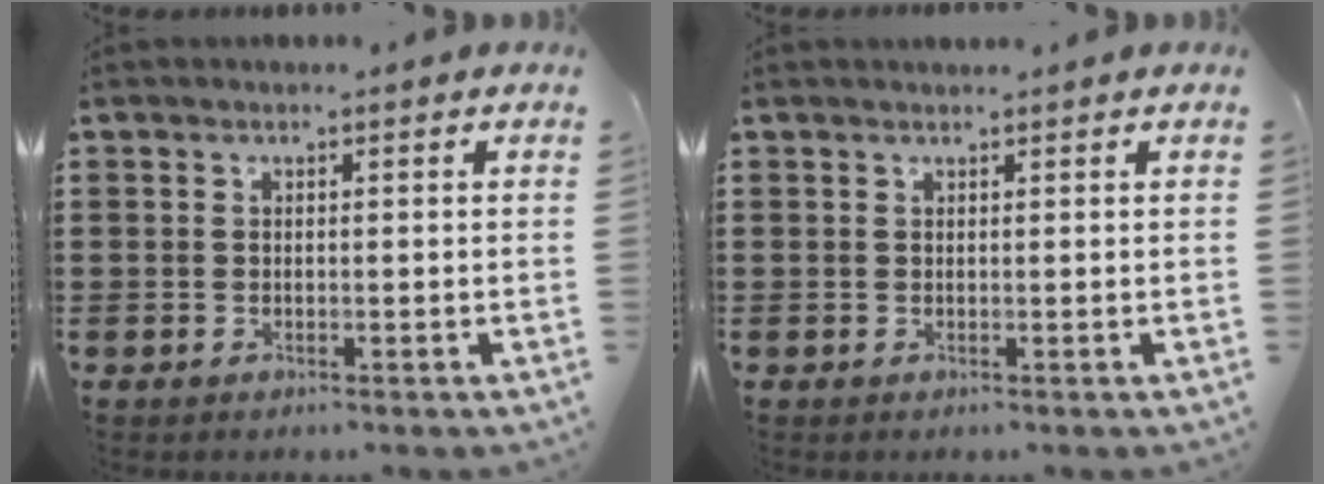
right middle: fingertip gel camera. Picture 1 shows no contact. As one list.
[{"total": 0.6, "force": [0.6, -0.1, 0.0], "torque": [-0.002, -0.002, 0.012]}]